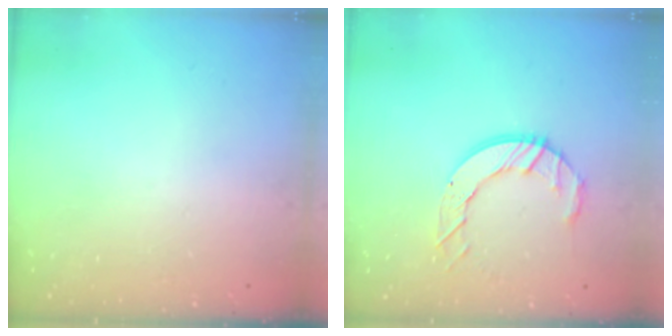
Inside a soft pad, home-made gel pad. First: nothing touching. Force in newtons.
{"total": 9.1, "press": 9.1, "slide": 0.9}